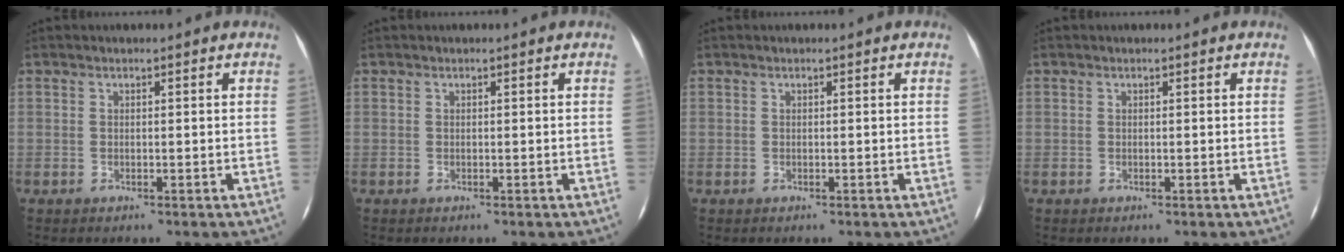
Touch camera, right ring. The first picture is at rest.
{"total": 0.0}
{"total": 0.0}
{"total": 0.0}